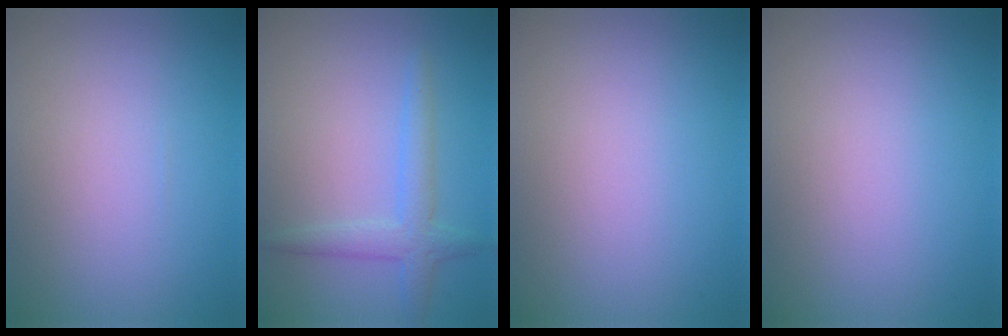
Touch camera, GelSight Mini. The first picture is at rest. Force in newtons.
{"total": 2.6, "press": 2.6, "slide": 0.1}
{"total": 0.0}
{"total": 0.0}